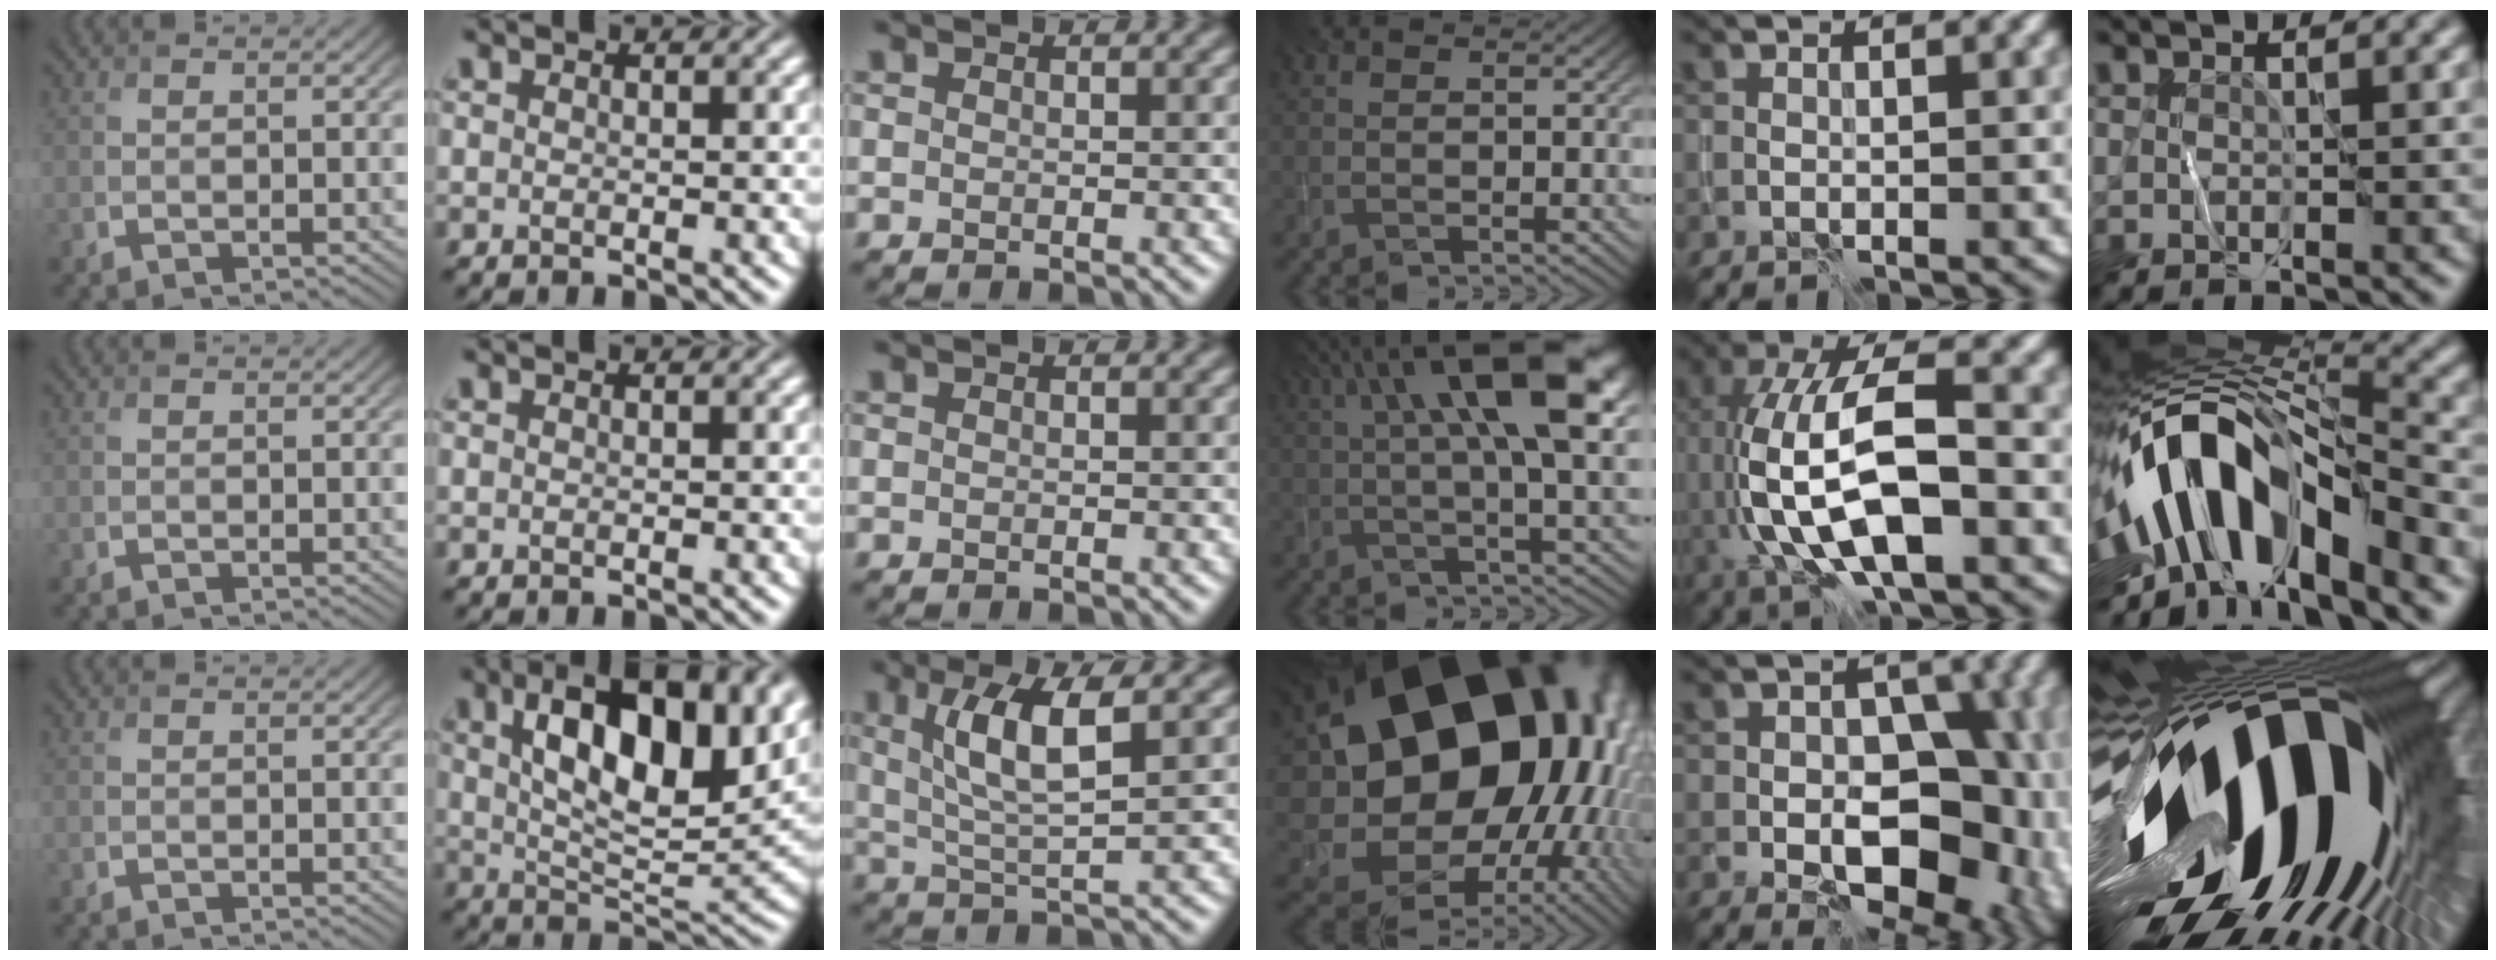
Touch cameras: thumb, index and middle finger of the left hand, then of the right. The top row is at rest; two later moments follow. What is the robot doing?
{"motion": "wipe", "object": "whiteboard"}